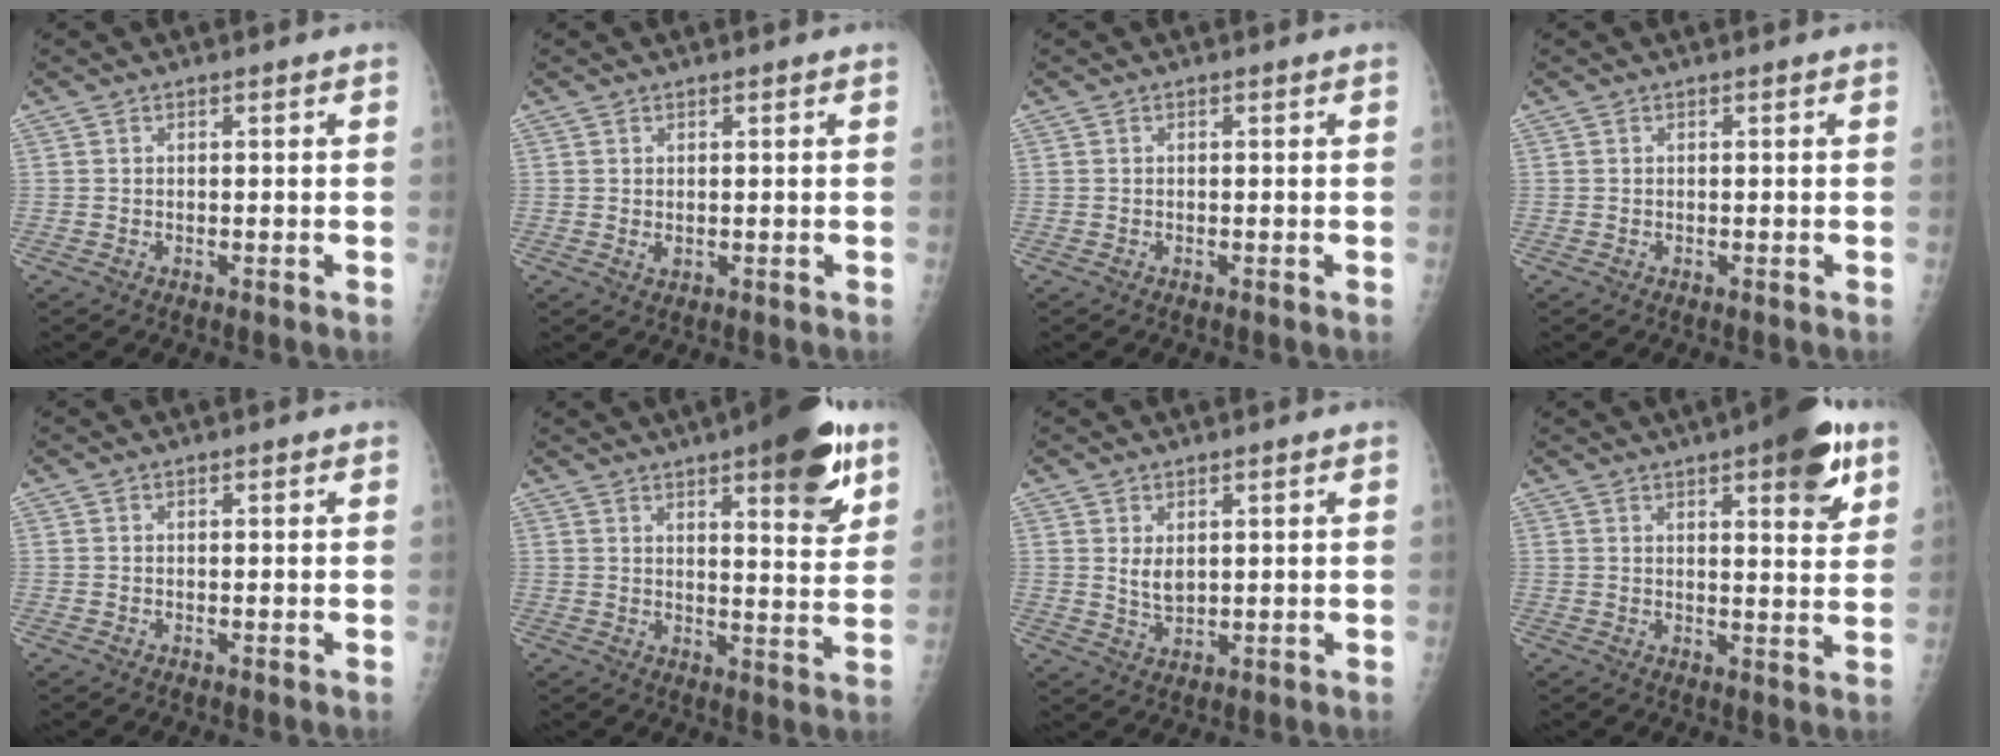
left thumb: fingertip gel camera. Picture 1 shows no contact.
{"total": 1.6, "force": [0.5, 0.8, 1.3], "torque": [-0.020, -0.004, 0.011]}
{"total": 0.0}
{"total": 0.0}
{"total": 0.7, "force": [0.5, 0.2, 0.5], "torque": [-0.007, -0.001, 0.006]}
{"total": 15.7, "force": [8.8, 4.3, 12.2], "torque": [-0.134, -0.041, 0.117]}
{"total": 3.7, "force": [1.5, 2.0, 2.7], "torque": [-0.043, -0.018, 0.033]}
{"total": 12.5, "force": [6.7, 3.7, 9.9], "torque": [-0.103, -0.027, 0.084]}